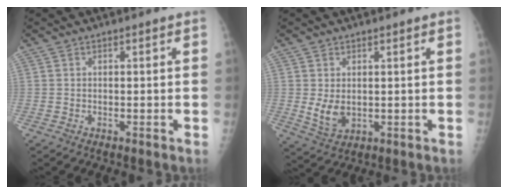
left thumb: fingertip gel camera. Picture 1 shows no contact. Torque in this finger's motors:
{"motor_torque": [0.12, 1.23, 0.56, -0.08, 0.05]}